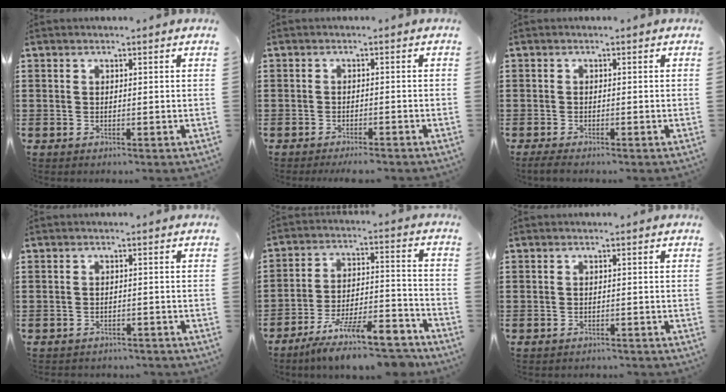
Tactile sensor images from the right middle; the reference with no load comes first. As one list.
[{"total": 1.6, "force": [-1.5, 0.0, 0.6], "torque": [-0.012, 0.000, -0.029]}, {"total": 1.0, "force": [-0.9, 0.1, 0.4], "torque": [-0.010, -0.004, -0.016]}, {"total": 1.5, "force": [-1.5, 0.2, -0.2], "torque": [-0.004, 0.000, -0.033]}, {"total": 10.9, "force": [-9.3, 1.7, 5.5], "torque": [-0.086, 0.022, -0.176]}, {"total": 1.0, "force": [-1.0, 0.1, 0.0], "torque": [-0.003, 0.003, -0.022]}]